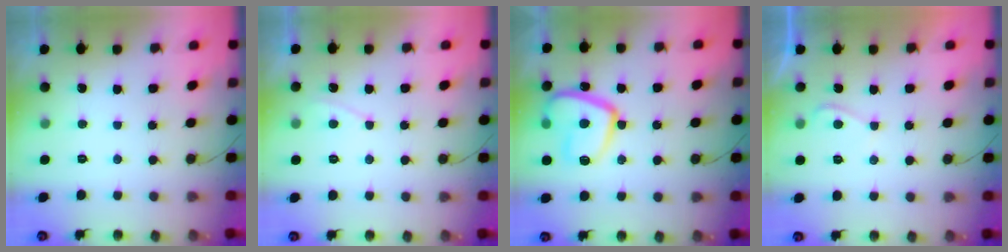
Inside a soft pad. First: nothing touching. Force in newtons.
{"total": 2.9, "press": 2.9, "slide": 0.4}
{"total": 16.9, "press": 16.8, "slide": 1.8}
{"total": 1.0, "press": 0.7, "slide": 0.6}